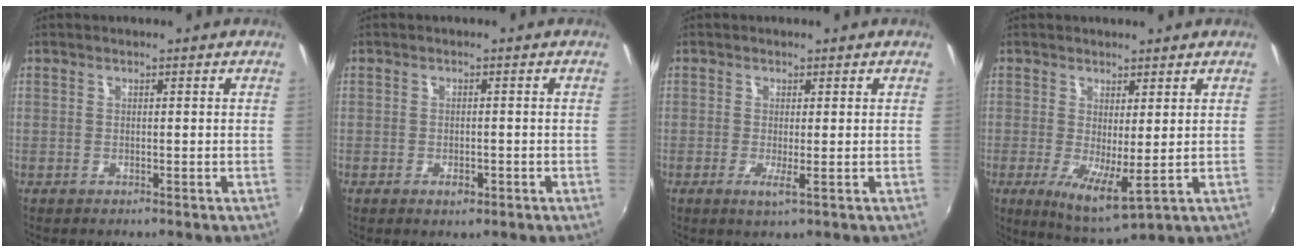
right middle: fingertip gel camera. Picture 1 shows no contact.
{"total": 2.0, "force": [-1.1, 1.0, 1.4], "torque": [-0.023, -0.003, -0.016]}
{"total": 2.1, "force": [-0.4, -0.3, 2.0], "torque": [-0.040, -0.008, -0.007]}
{"total": 6.9, "force": [0.0, 1.8, 6.7], "torque": [-0.115, -0.019, 0.007]}